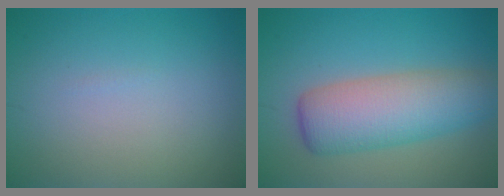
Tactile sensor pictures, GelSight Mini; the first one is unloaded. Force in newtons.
{"total": 6.8, "press": 6.8, "slide": 0.5}